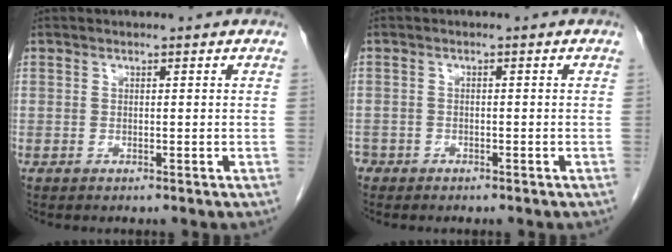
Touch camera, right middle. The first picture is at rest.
{"total": 2.6, "force": [-2.0, 1.6, 0.4], "torque": [-0.014, 0.002, -0.038]}